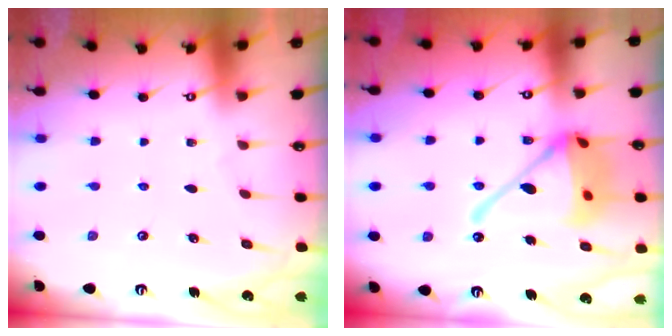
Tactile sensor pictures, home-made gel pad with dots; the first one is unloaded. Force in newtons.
{"total": 18.8, "press": 18.6, "slide": 3.0}